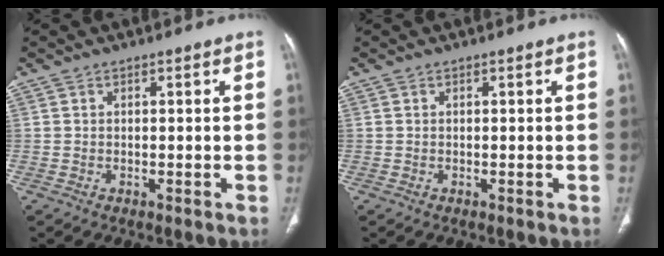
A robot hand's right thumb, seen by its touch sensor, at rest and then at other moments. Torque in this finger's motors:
{"motor_torque": [0.00, 0.00, -0.05, 0.05, 0.00]}